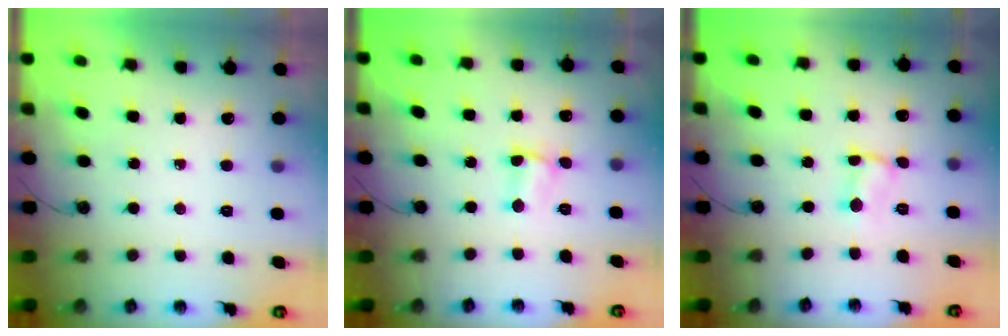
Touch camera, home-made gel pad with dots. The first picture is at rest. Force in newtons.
{"total": 1.8, "press": 1.7, "slide": 0.5}
{"total": 1.4, "press": 1.3, "slide": 0.4}